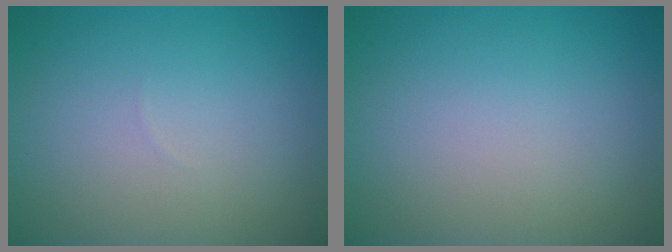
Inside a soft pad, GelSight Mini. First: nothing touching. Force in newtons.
{"total": 0.0}